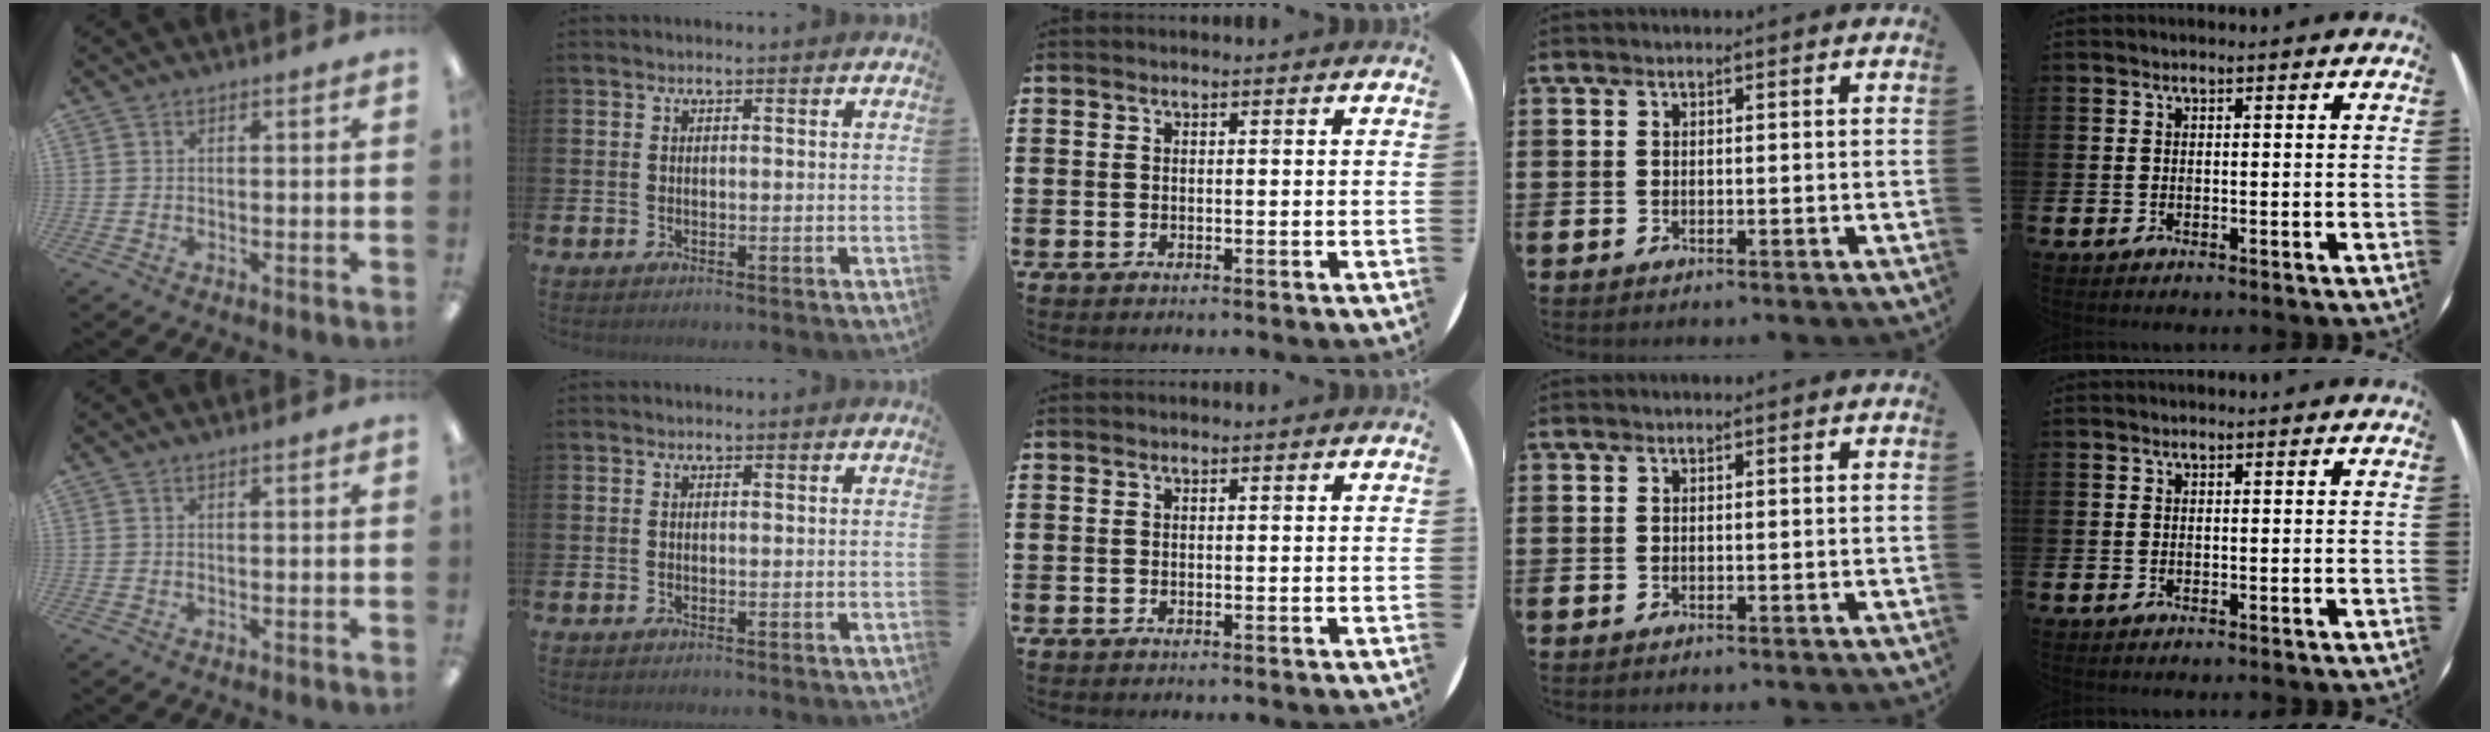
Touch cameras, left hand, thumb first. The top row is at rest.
{}